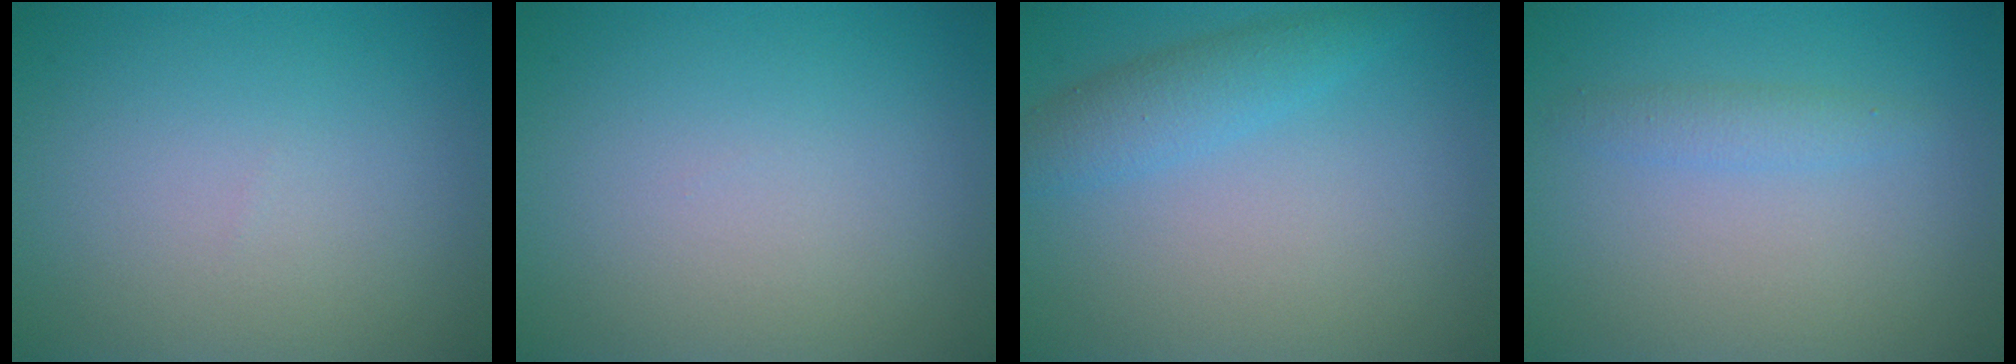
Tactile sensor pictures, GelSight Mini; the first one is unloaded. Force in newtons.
{"total": 0.0}
{"total": 2.7, "press": 2.7, "slide": 0.0}
{"total": 1.5, "press": 1.4, "slide": 0.1}